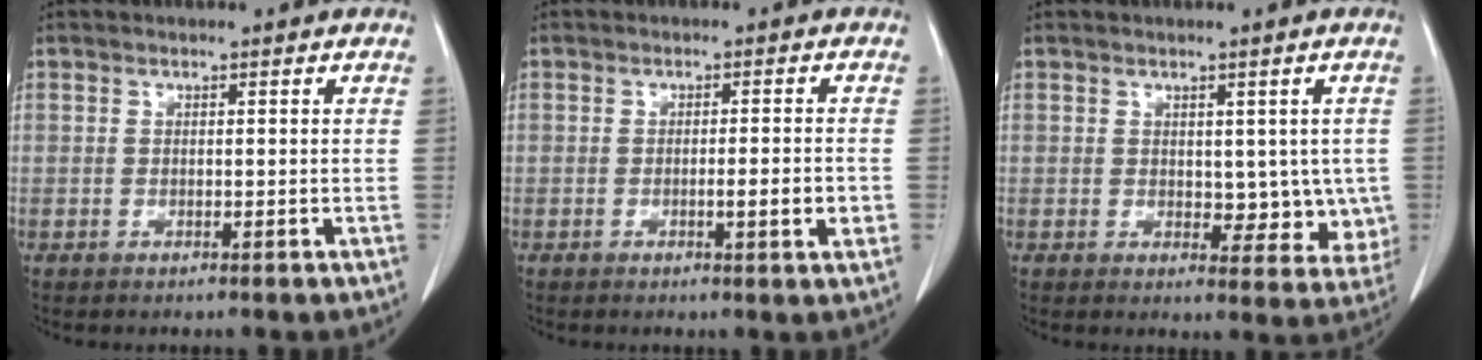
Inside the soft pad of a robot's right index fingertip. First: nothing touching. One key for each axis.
{"total": 3.8, "fx": -1.0, "fy": 0.3, "fz": 3.6, "tx": -0.051, "ty": -0.002, "tz": -0.013}
{"total": 6.3, "fx": 0.3, "fy": 3.8, "fz": 5.0, "tx": -0.032, "ty": -0.005, "tz": 0.012}